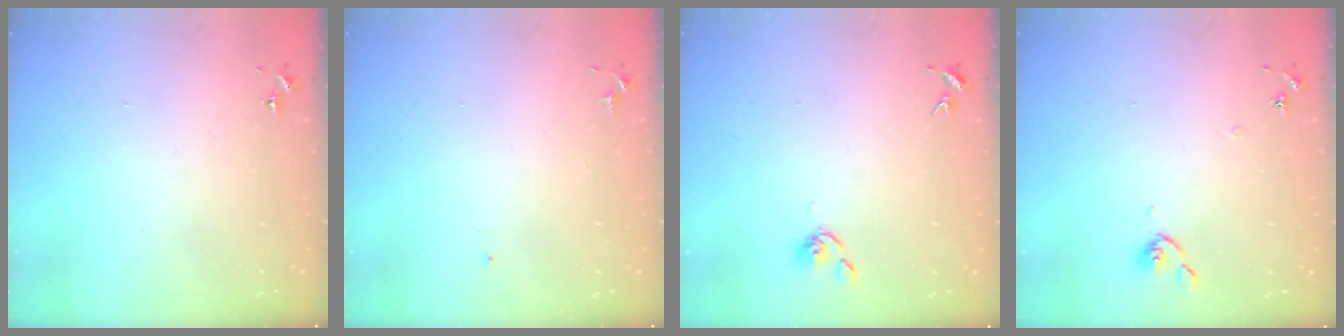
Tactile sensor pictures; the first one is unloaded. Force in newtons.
{"total": 4.9, "press": 4.8, "slide": 0.6}
{"total": 3.9, "press": 3.8, "slide": 0.8}
{"total": 5.9, "press": 5.9, "slide": 0.7}